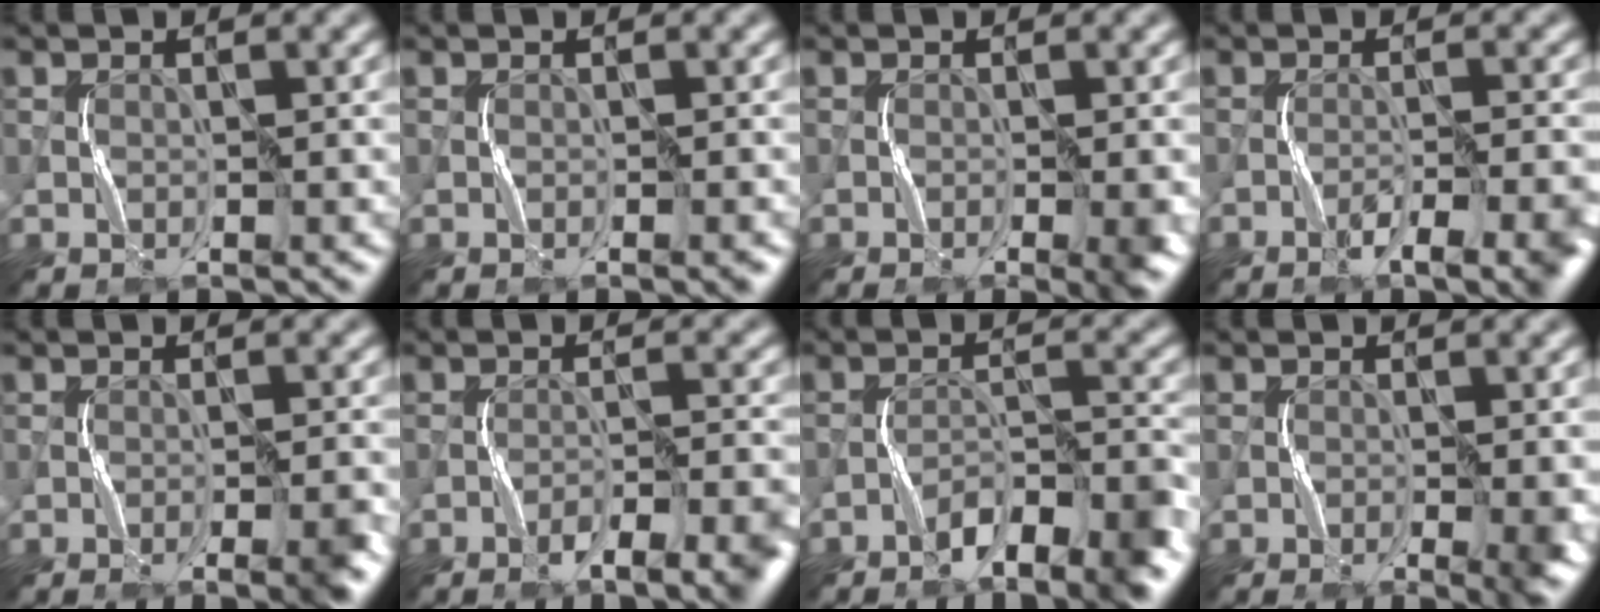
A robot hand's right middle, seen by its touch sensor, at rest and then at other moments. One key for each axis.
{"total": 0.7, "fx": -0.4, "fy": 0.0, "fz": 0.6, "tx": -0.007, "ty": 0.002, "tz": -0.006}
{"total": 2.7, "fx": -1.1, "fy": 0.4, "fz": 2.4, "tx": -0.038, "ty": -0.002, "tz": -0.020}
{"total": 5.8, "fx": -3.4, "fy": 1.3, "fz": 4.5, "tx": -0.057, "ty": 0.005, "tz": -0.052}
{"total": 3.2, "fx": -1.5, "fy": 0.6, "fz": 2.7, "tx": -0.033, "ty": 0.004, "tz": -0.027}
{"total": 6.1, "fx": -3.7, "fy": 1.4, "fz": 4.6, "tx": -0.060, "ty": 0.007, "tz": -0.055}
{"total": 6.1, "fx": -4.3, "fy": 1.5, "fz": 4.1, "tx": -0.063, "ty": 0.005, "tz": -0.070}
{"total": 3.3, "fx": -1.2, "fy": 0.5, "fz": 3.1, "tx": -0.048, "ty": -0.005, "tz": -0.018}